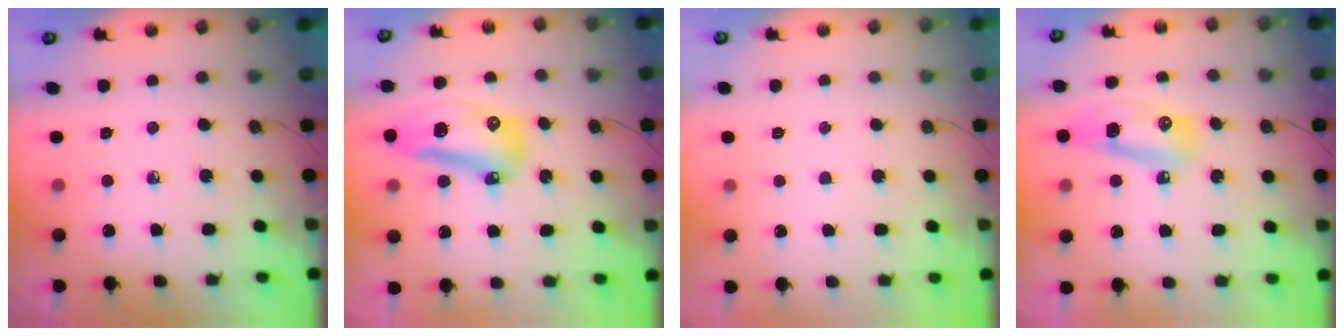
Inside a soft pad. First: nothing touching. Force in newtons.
{"total": 16.2, "press": 15.0, "slide": 6.1}
{"total": 0.9, "press": 0.9, "slide": 0.0}
{"total": 17.2, "press": 12.7, "slide": 11.6}